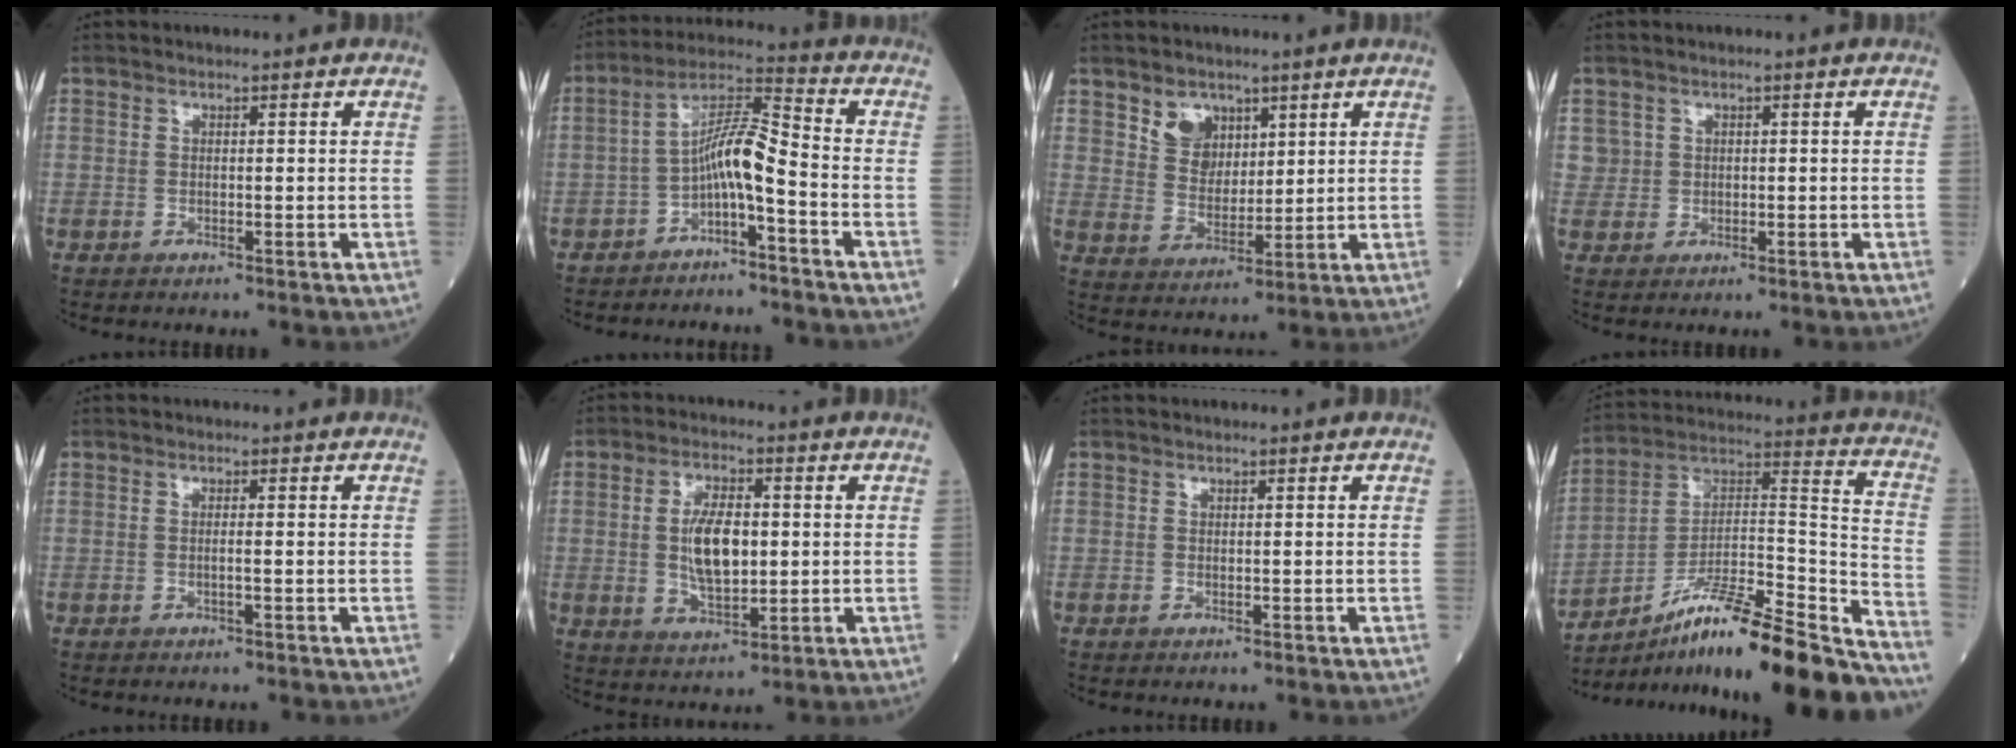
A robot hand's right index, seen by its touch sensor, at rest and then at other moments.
{"total": 7.7, "force": [-3.0, 1.1, 7.0], "torque": [-0.129, 0.030, -0.056]}
{"total": 5.7, "force": [3.5, 3.9, 2.2], "torque": [-0.045, 0.006, 0.074]}
{"total": 1.9, "force": [0.7, 1.8, 0.0], "torque": [0.012, 0.006, 0.011]}
{"total": 0.7, "force": [-0.2, -0.2, 0.7], "torque": [-0.013, 0.002, -0.003]}
{"total": 8.3, "force": [0.4, 3.5, 7.6], "torque": [-0.151, 0.004, 0.013]}
{"total": 0.0}
{"total": 25.2, "force": [-20.5, 1.1, 14.6], "torque": [-0.187, 0.017, -0.329]}